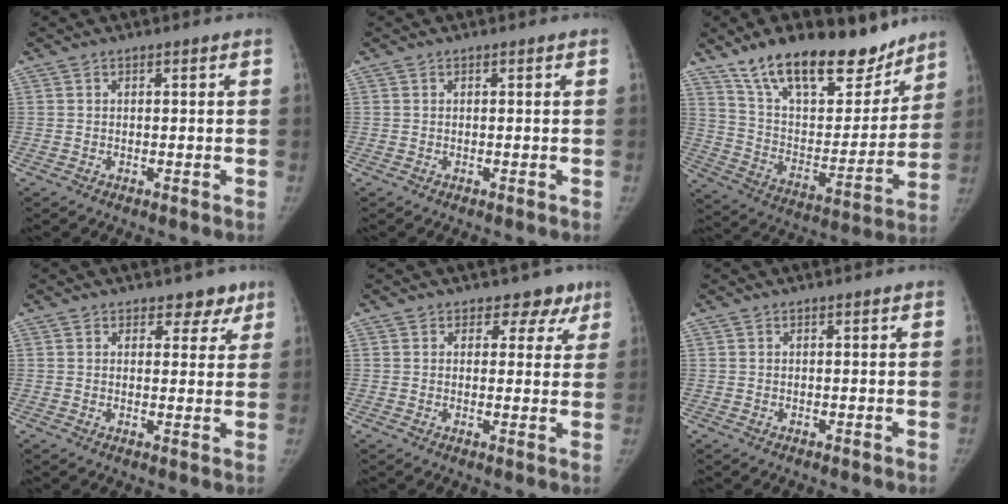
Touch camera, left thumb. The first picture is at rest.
{"total": 0.0}
{"total": 24.1, "force": [17.5, 10.6, 12.7], "torque": [-0.157, -0.077, 0.288]}
{"total": 4.1, "force": [2.9, 2.7, 1.1], "torque": [0.025, -0.014, 0.034]}
{"total": 5.1, "force": [3.4, 3.7, 0.6], "torque": [0.034, -0.017, 0.031]}
{"total": 0.0}